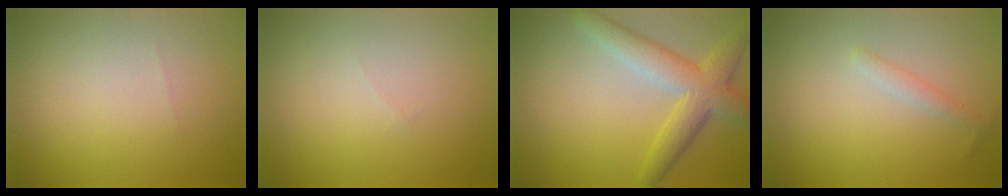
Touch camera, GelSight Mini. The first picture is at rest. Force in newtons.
{"total": 0.0}
{"total": 5.0, "press": 5.0, "slide": 0.2}
{"total": 1.1, "press": 1.1, "slide": 0.1}